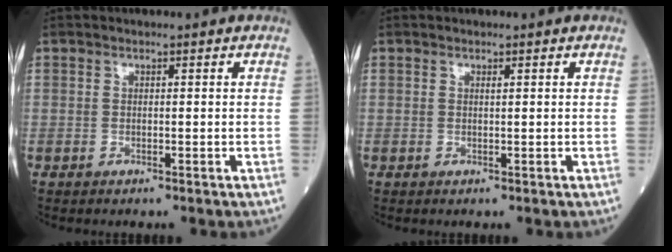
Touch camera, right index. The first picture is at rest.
{"total": 0.0}